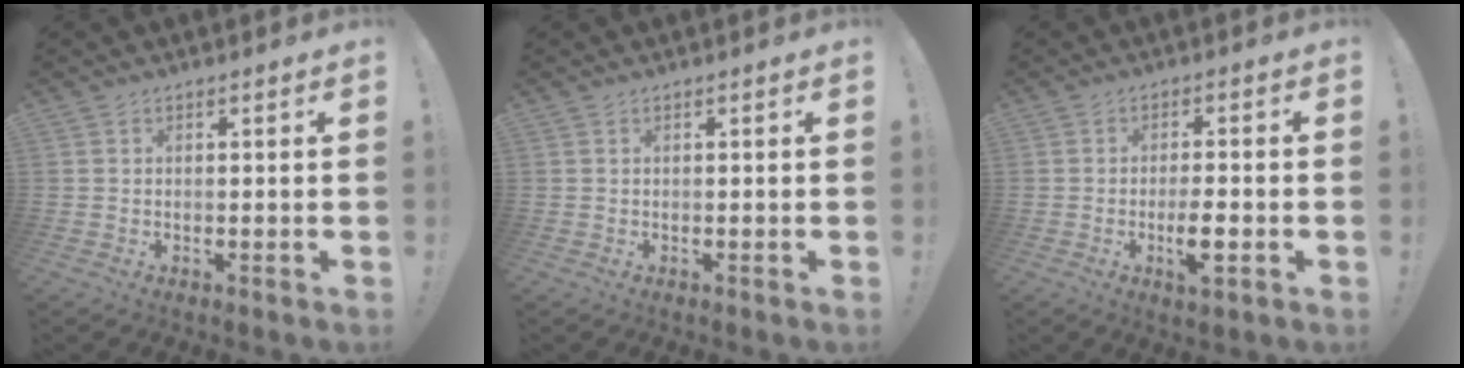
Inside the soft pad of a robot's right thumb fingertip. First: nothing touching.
{"total": 0.0}
{"total": 6.0, "force": [-1.9, 1.3, 5.6], "torque": [-0.103, 0.001, -0.031]}